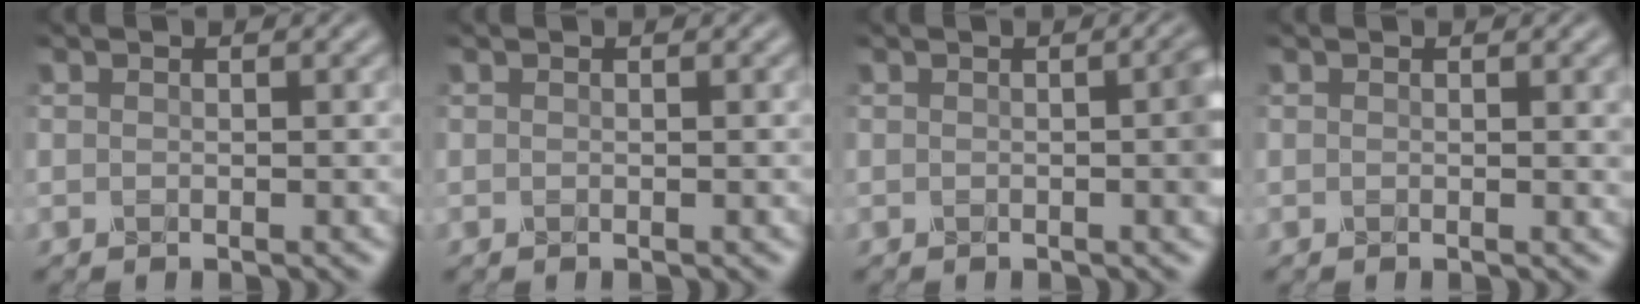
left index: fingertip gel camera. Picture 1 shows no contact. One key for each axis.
{"total": 0.0}
{"total": 2.5, "fx": 0.0, "fy": 0.5, "fz": 2.4, "tx": -0.026, "ty": 0.005, "tz": -0.002}
{"total": 0.7, "fx": 0.3, "fy": 0.1, "fz": 0.6, "tx": -0.004, "ty": 0.000, "tz": 0.004}